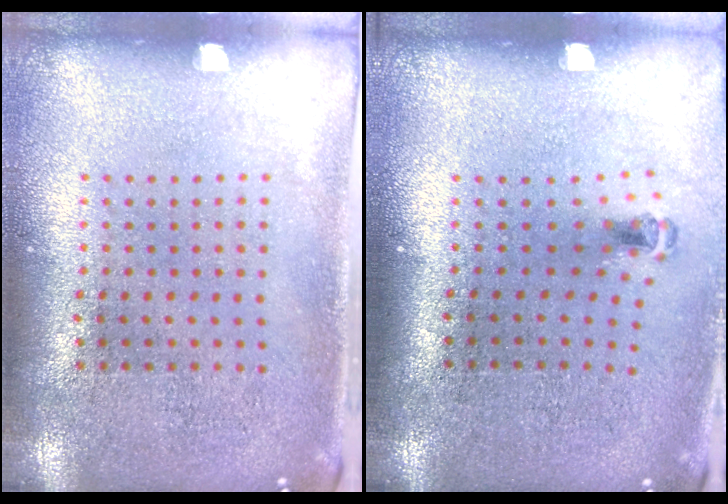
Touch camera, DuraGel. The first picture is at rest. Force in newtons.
{"total": 0.6, "press": 0.4, "slide": 0.5}